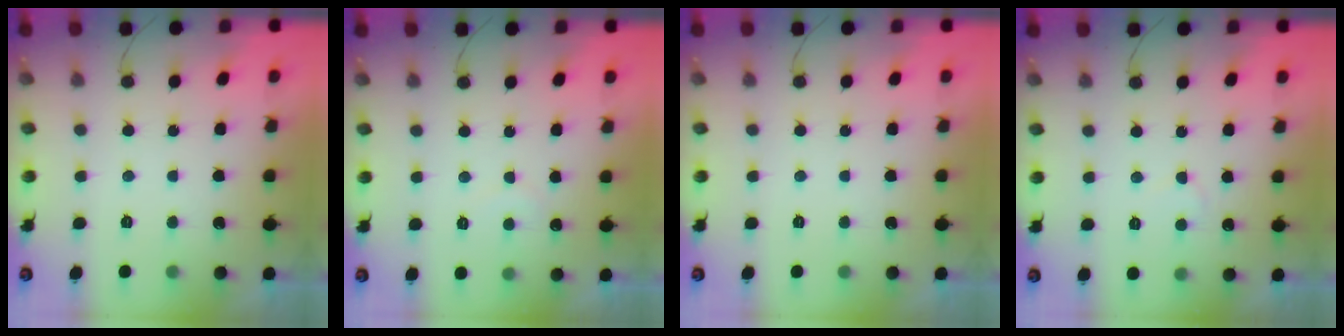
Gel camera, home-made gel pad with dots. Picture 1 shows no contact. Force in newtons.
{"total": 3.7, "press": 3.7, "slide": 0.1}
{"total": 0.0}
{"total": 4.0, "press": 4.0, "slide": 0.2}